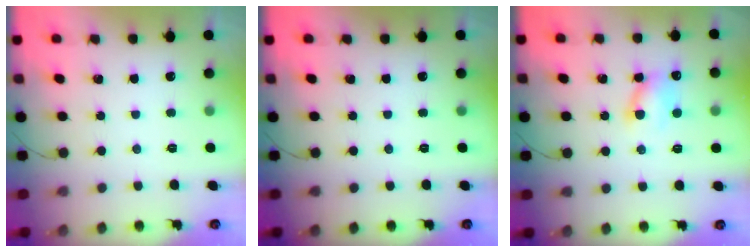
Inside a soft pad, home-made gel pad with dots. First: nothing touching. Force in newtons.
{"total": 0.0}
{"total": 7.1, "press": 7.0, "slide": 0.9}